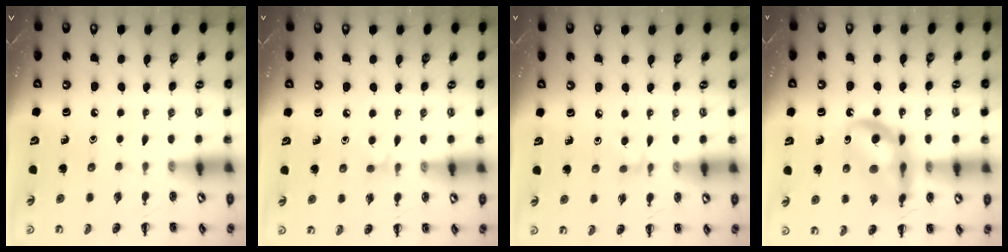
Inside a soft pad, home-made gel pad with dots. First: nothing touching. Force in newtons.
{"total": 4.1, "press": 3.8, "slide": 1.5}
{"total": 3.0, "press": 2.7, "slide": 1.2}
{"total": 14.1, "press": 13.9, "slide": 2.7}